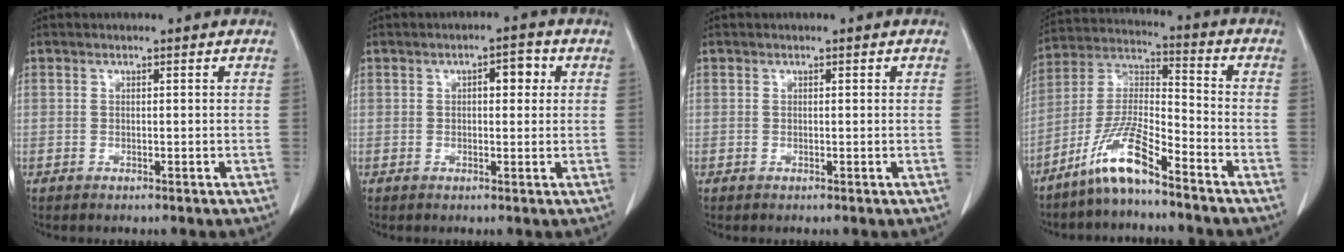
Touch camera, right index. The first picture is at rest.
{"total": 3.3, "force": [0.8, 1.4, 2.9], "torque": [-0.042, 0.015, 0.010]}
{"total": 0.0}
{"total": 10.4, "force": [-7.4, 1.0, 7.2], "torque": [-0.157, -0.005, -0.150]}